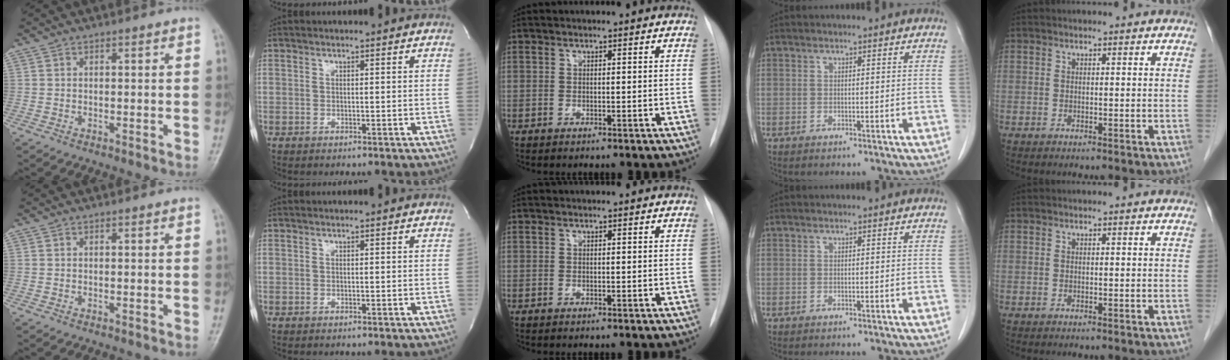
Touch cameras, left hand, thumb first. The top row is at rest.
{}